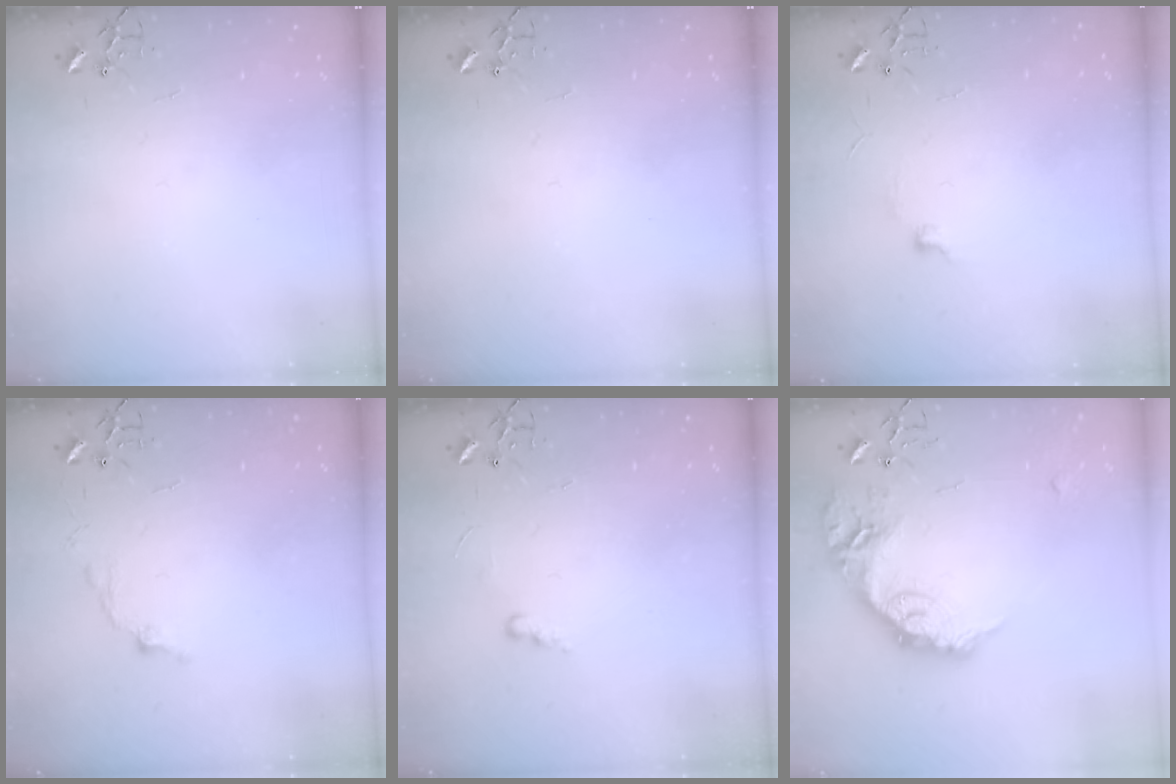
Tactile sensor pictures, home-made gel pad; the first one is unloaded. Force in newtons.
{"total": 0.0}
{"total": 5.6, "press": 5.6, "slide": 0.7}
{"total": 6.7, "press": 6.7, "slide": 0.9}
{"total": 5.6, "press": 5.6, "slide": 0.7}
{"total": 20.9, "press": 20.9, "slide": 1.2}